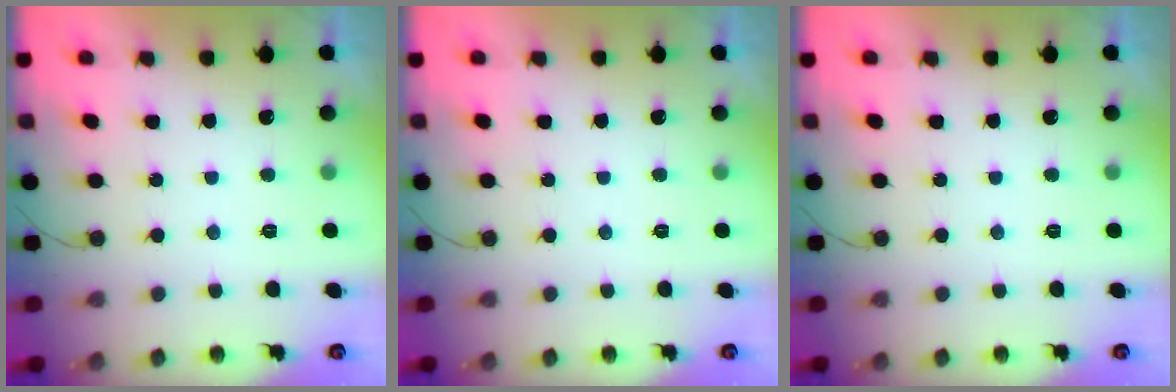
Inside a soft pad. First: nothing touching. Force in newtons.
{"total": 0.0}
{"total": 0.0}